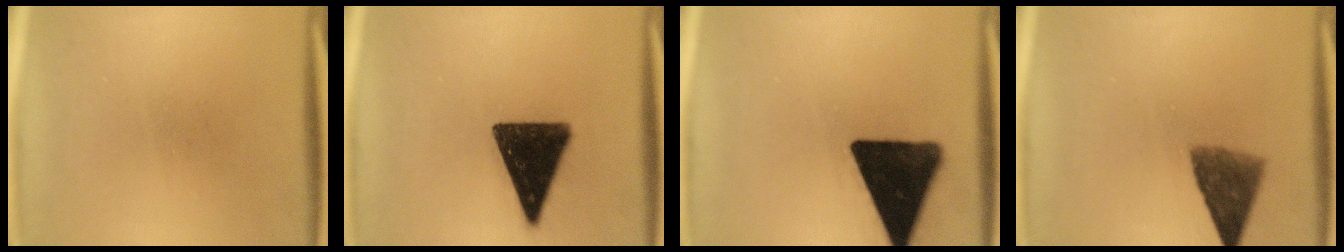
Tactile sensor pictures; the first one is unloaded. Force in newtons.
{"total": 15.2}
{"total": 18.4}
{"total": 6.8}